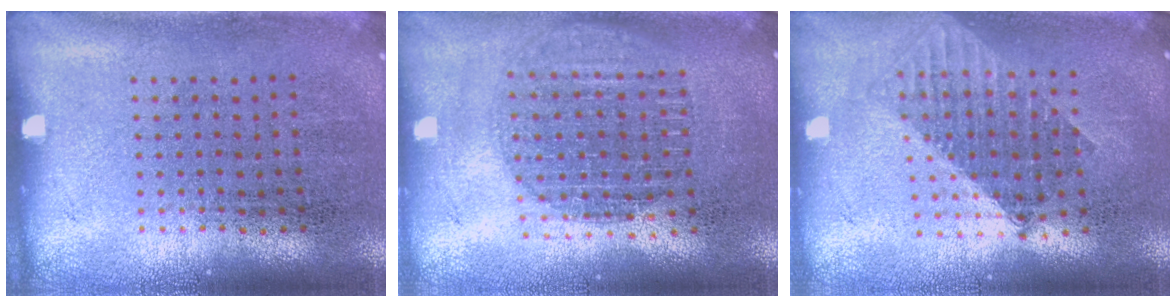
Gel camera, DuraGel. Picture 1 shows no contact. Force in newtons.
{"total": 1.7, "press": 1.5, "slide": 0.9}
{"total": 1.6, "press": 1.3, "slide": 1.0}